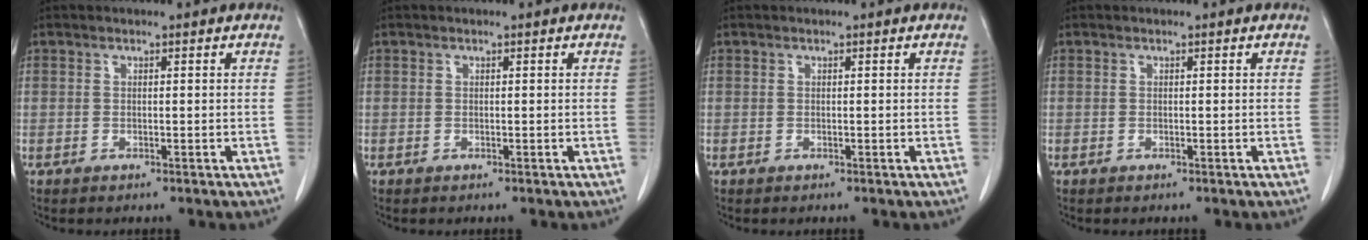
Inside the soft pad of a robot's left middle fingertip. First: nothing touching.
{"total": 0.0}
{"total": 0.0}
{"total": 0.0}